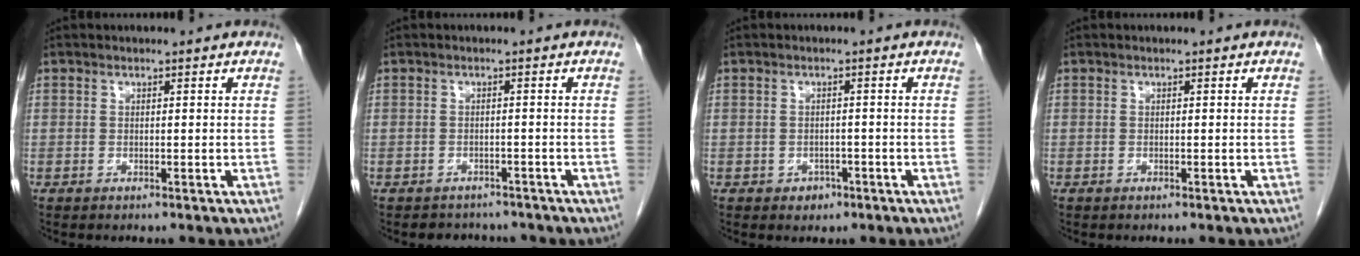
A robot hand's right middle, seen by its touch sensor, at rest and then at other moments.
{"total": 3.7, "force": [-3.3, 1.7, -0.1], "torque": [-0.001, 0.006, -0.044]}
{"total": 1.8, "force": [-1.0, 1.3, 0.6], "torque": [-0.008, 0.004, -0.010]}
{"total": 0.0}